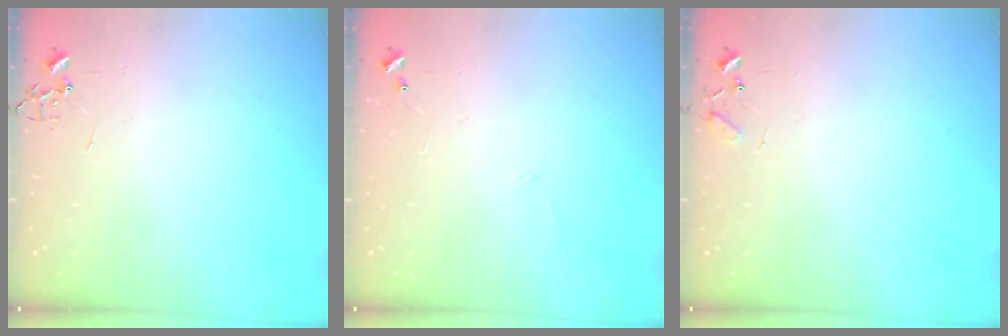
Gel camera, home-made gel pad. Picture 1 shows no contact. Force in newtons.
{"total": 5.6, "press": 5.6, "slide": 0.4}
{"total": 7.6, "press": 7.5, "slide": 0.6}